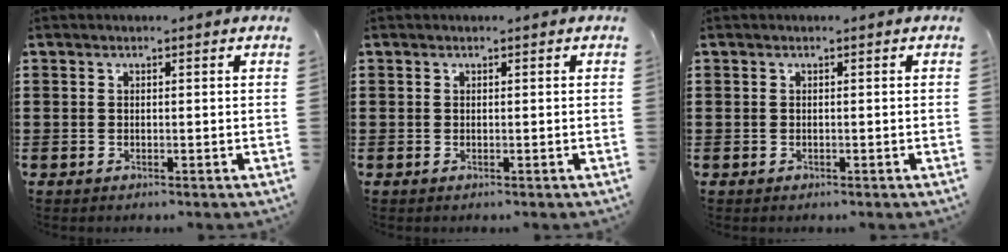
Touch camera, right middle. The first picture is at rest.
{"total": 0.0}
{"total": 0.0}